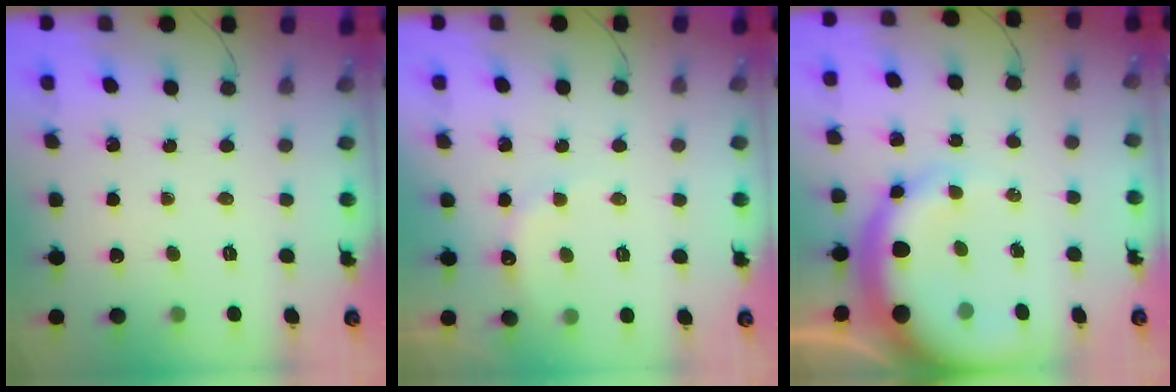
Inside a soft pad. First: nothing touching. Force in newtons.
{"total": 7.4, "press": 7.2, "slide": 1.4}
{"total": 14.1, "press": 13.8, "slide": 3.1}